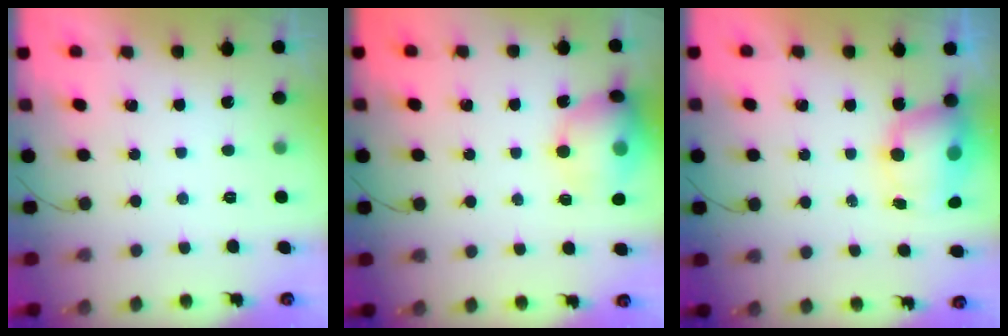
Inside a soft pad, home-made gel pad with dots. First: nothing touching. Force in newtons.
{"total": 13.9, "press": 13.7, "slide": 2.4}
{"total": 8.0, "press": 7.7, "slide": 2.2}